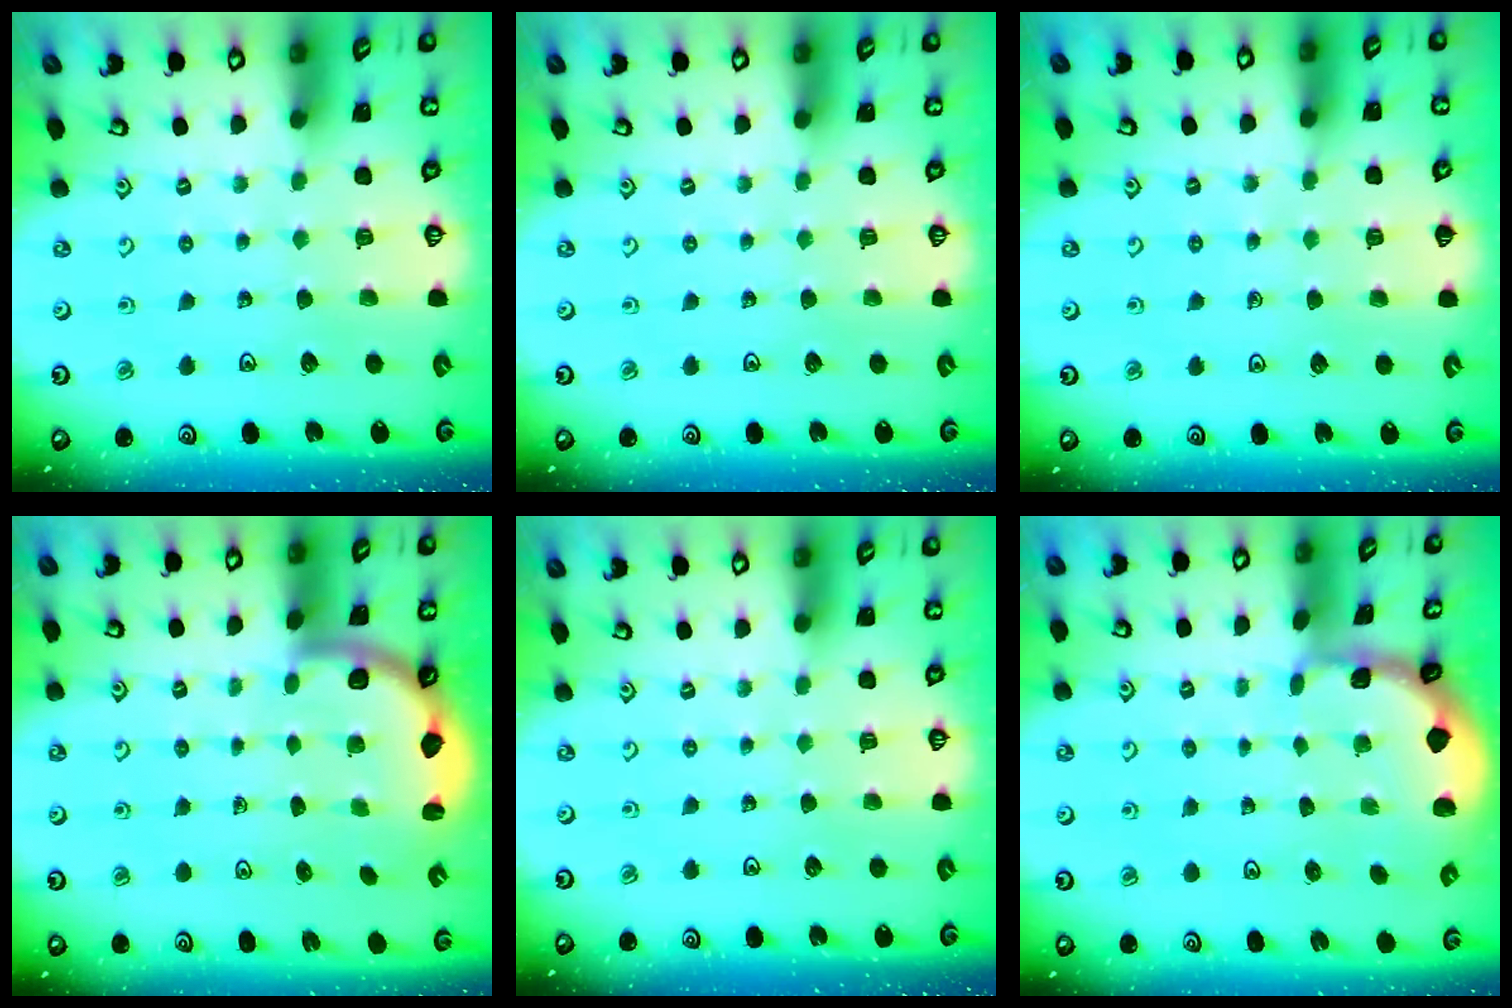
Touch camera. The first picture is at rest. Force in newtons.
{"total": 0.0}
{"total": 2.7, "press": 2.6, "slide": 0.5}
{"total": 2.5, "press": 2.4, "slide": 0.7}
{"total": 0.0}
{"total": 0.8, "press": 0.7, "slide": 0.2}